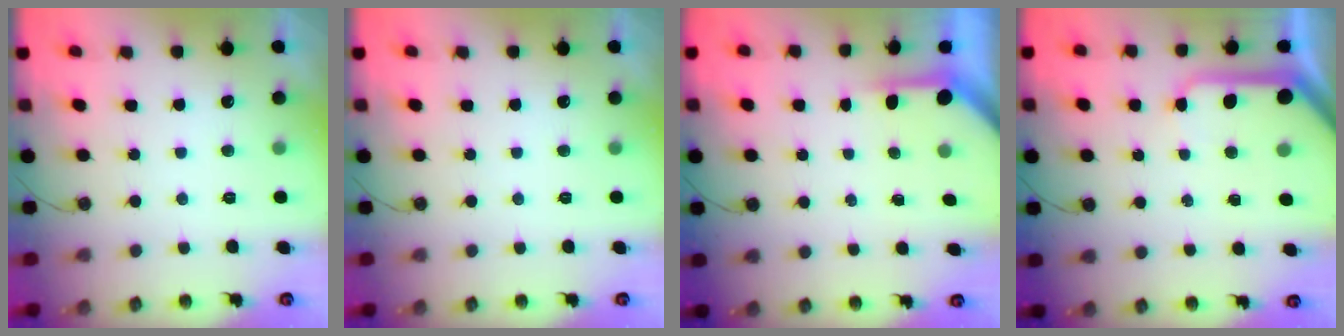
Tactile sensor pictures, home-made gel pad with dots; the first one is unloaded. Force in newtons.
{"total": 0.0}
{"total": 3.5, "press": 3.5, "slide": 0.3}
{"total": 10.3, "press": 10.2, "slide": 1.2}